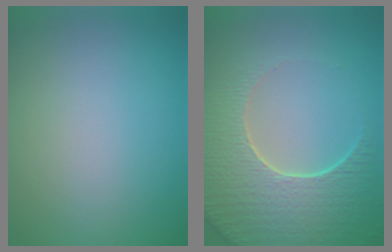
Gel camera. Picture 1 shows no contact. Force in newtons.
{"total": 7.3, "press": 5.8, "slide": 4.3}